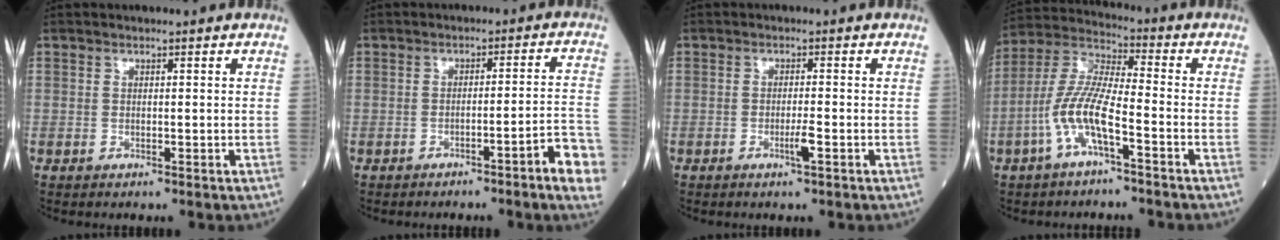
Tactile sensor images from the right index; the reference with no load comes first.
{"total": 7.3, "force": [-3.7, -0.1, 6.3], "torque": [-0.061, 0.012, -0.048]}
{"total": 1.9, "force": [-0.8, -0.2, 1.7], "torque": [-0.035, -0.003, -0.014]}
{"total": 9.9, "force": [-4.0, 1.5, 8.9], "torque": [-0.198, 0.012, -0.081]}